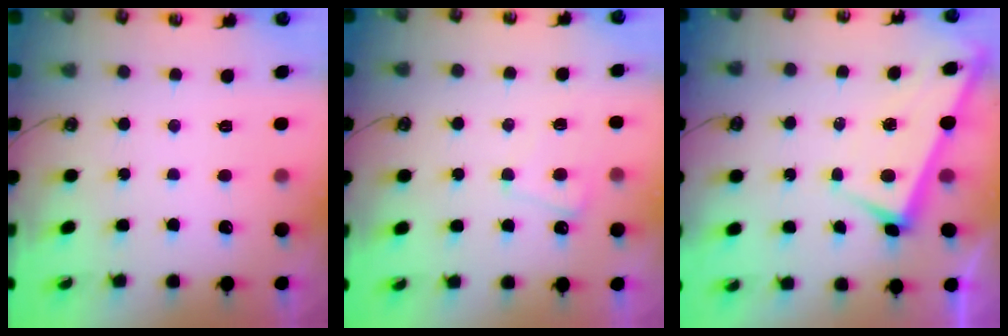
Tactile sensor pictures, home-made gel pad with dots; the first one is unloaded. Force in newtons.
{"total": 0.5, "press": 0.1, "slide": 0.5}
{"total": 2.6, "press": 2.6, "slide": 0.2}